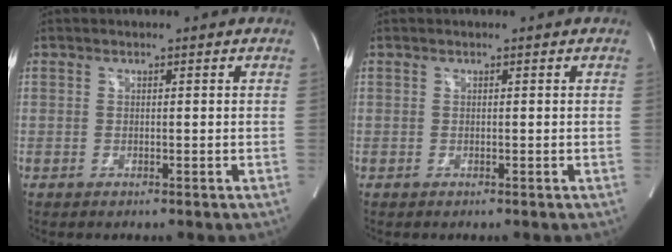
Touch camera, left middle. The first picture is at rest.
{"total": 0.0}